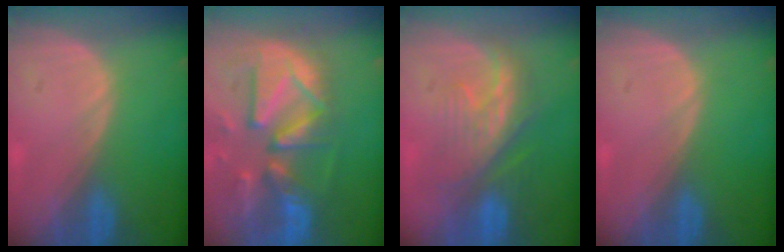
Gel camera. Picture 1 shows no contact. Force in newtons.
{"total": 13.2, "press": 11.4, "slide": 6.6}
{"total": 8.4, "press": 8.1, "slide": 1.9}
{"total": 0.0}